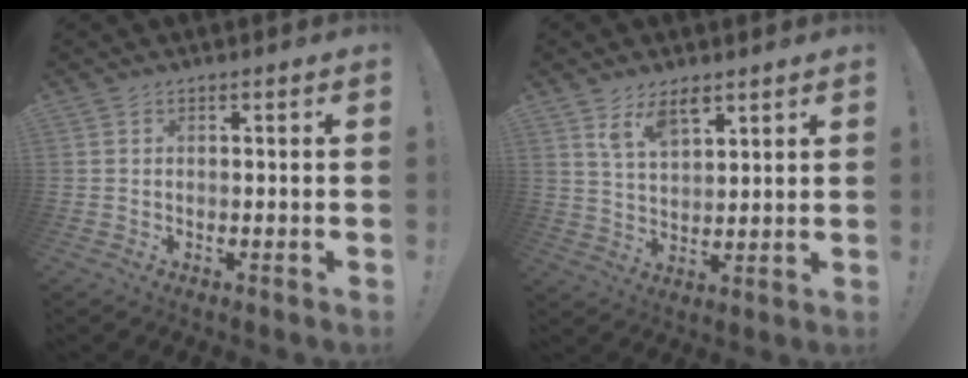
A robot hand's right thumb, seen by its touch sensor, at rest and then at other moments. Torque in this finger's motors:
{"motor_torque": [-0.09, -0.18, 0.25, 0.09, 0.15]}